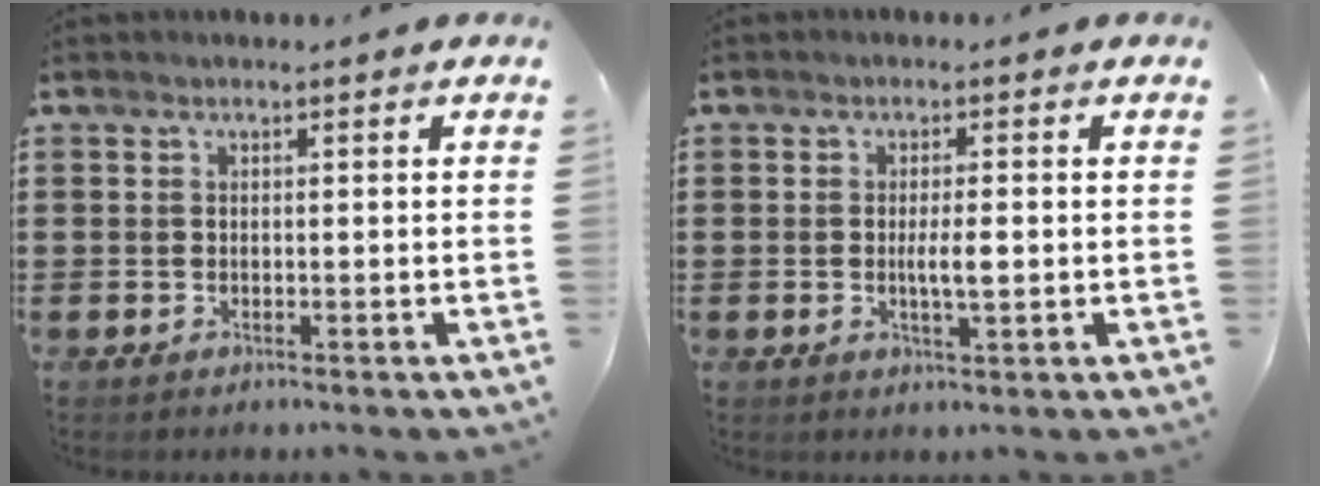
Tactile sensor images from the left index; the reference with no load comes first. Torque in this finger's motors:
{"motor_torque": [0.76, 0.20, 0.15, 0.06]}